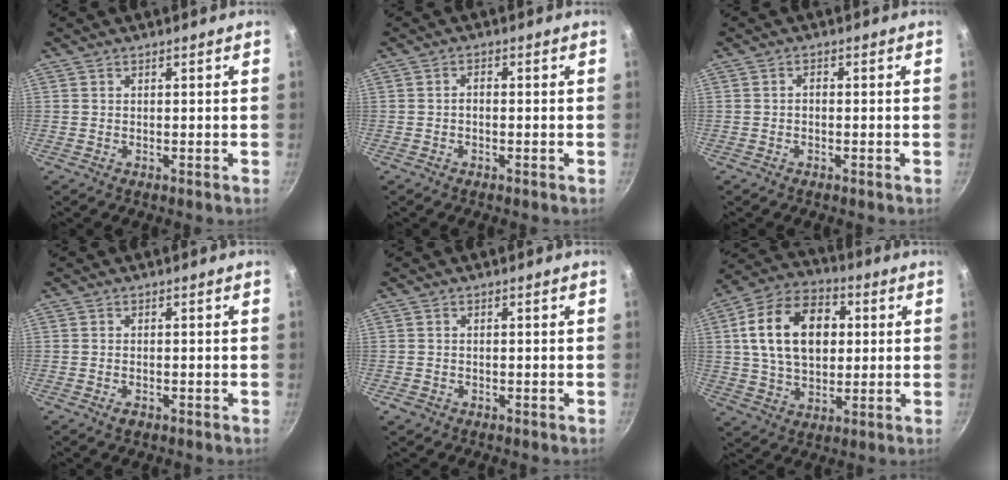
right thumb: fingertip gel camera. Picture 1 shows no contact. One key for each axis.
{"total": 1.3, "fx": -0.5, "fy": 0.7, "fz": 1.0, "tx": -0.018, "ty": 0.011, "tz": -0.010}
{"total": 1.1, "fx": -0.4, "fy": 0.6, "fz": 0.8, "tx": -0.016, "ty": 0.008, "tz": -0.007}
{"total": 1.4, "fx": -0.8, "fy": 0.8, "fz": 0.8, "tx": -0.017, "ty": 0.003, "tz": -0.012}
{"total": 1.3, "fx": -0.7, "fy": 1.0, "fz": 0.5, "tx": -0.012, "ty": 0.003, "tz": -0.007}
{"total": 17.9, "fx": 3.1, "fy": 12.0, "fz": 12.8, "tx": -0.194, "ty": 0.015, "tz": 0.042}